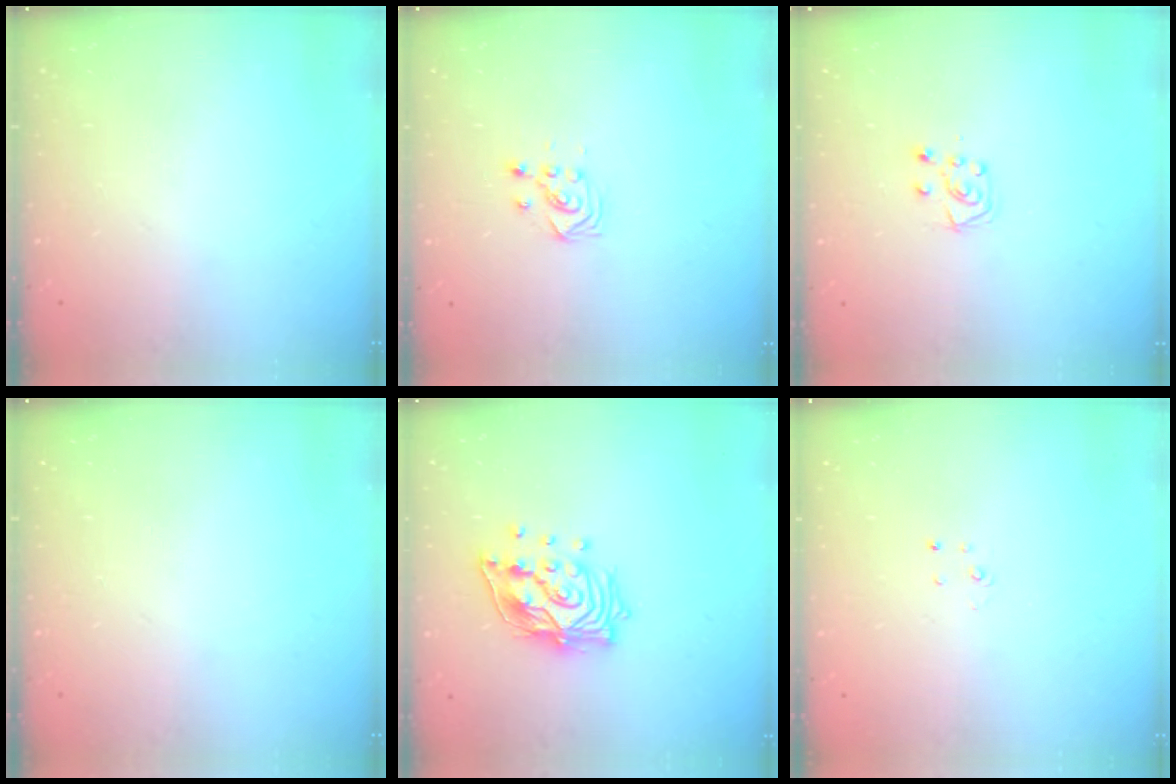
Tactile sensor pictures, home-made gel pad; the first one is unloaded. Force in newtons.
{"total": 2.7, "press": 2.7, "slide": 0.3}
{"total": 7.0, "press": 6.9, "slide": 0.6}
{"total": 0.0}
{"total": 16.0, "press": 15.9, "slide": 2.0}
{"total": 2.0, "press": 2.0, "slide": 0.2}